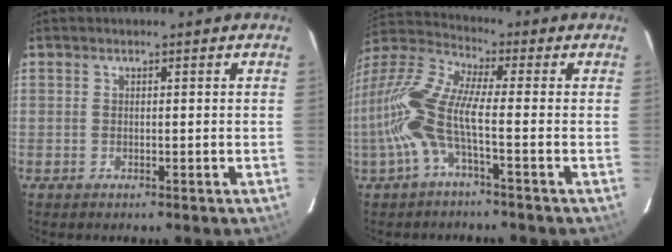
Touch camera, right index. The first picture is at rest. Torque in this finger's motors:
{"motor_torque": [1.28, -0.86, 0.88, 0.21]}